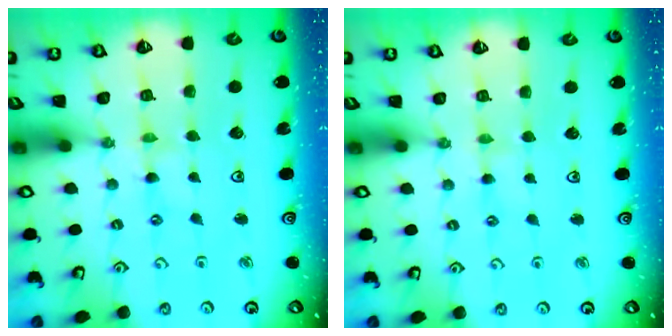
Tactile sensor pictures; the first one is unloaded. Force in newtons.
{"total": 2.1, "press": 2.1, "slide": 0.2}